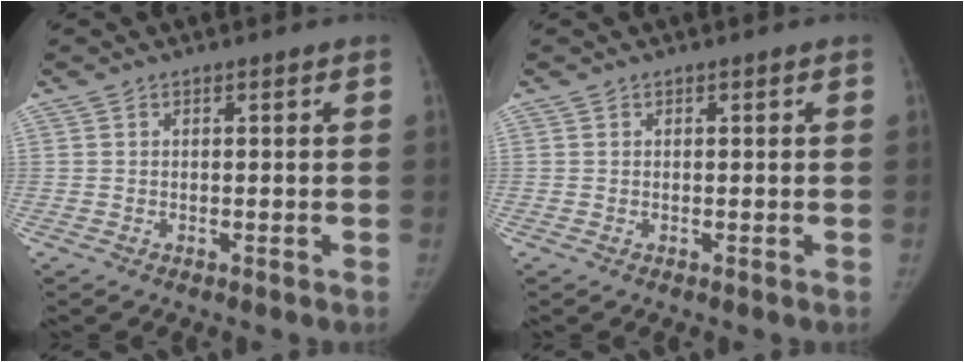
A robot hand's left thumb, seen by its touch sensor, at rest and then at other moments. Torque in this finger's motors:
{"motor_torque": [0.08, 0.02, 0.17, -0.02, 0.04]}